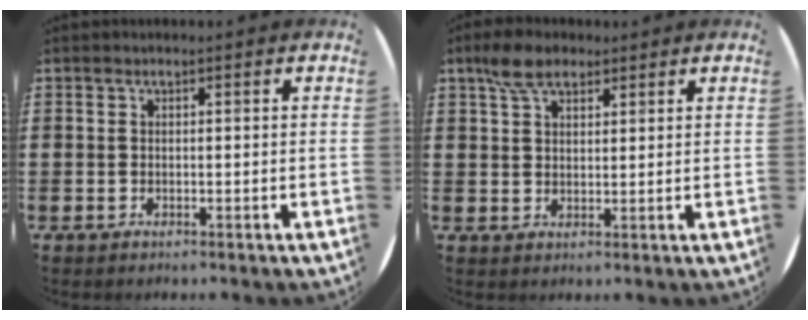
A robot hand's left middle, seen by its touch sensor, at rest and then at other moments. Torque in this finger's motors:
{"motor_torque": [0.27, -0.24, -0.09, -0.04]}